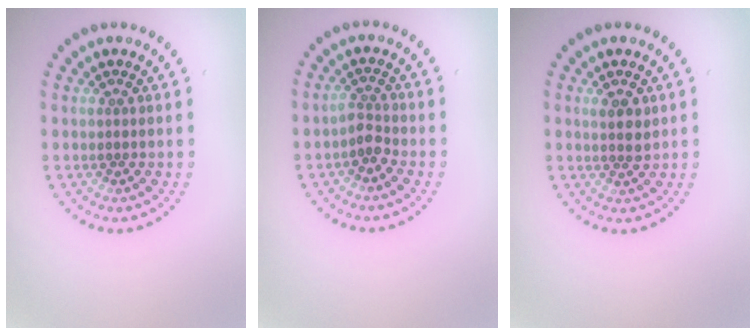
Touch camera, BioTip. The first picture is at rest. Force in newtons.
{"total": 1.8, "press": 1.3, "slide": 1.2}
{"total": 1.7, "press": 1.6, "slide": 0.6}